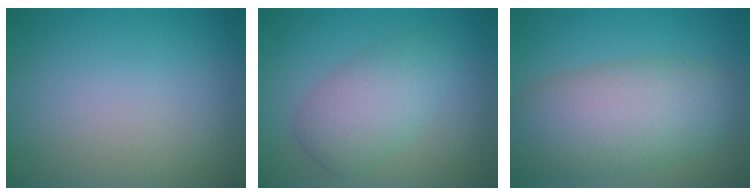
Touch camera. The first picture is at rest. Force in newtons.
{"total": 4.3, "press": 4.3, "slide": 0.1}
{"total": 8.4, "press": 8.4, "slide": 0.2}